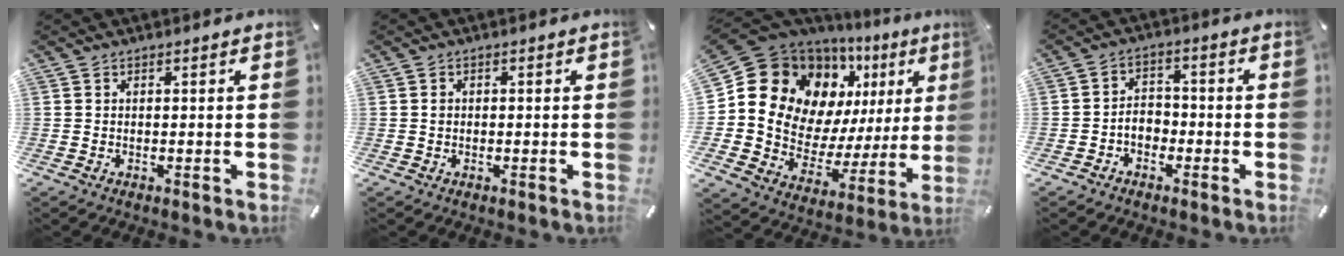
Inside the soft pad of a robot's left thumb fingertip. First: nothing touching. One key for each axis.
{"total": 0.9, "fx": -0.1, "fy": 0.8, "fz": 0.4, "tx": -0.008, "ty": 0.004, "tz": -0.003}
{"total": 18.1, "fx": 8.7, "fy": 14.1, "fz": 7.4, "tx": -0.112, "ty": -0.077, "tz": 0.174}
{"total": 4.6, "fx": -2.2, "fy": 3.5, "fz": 2.1, "tx": -0.036, "ty": 0.015, "tz": -0.040}